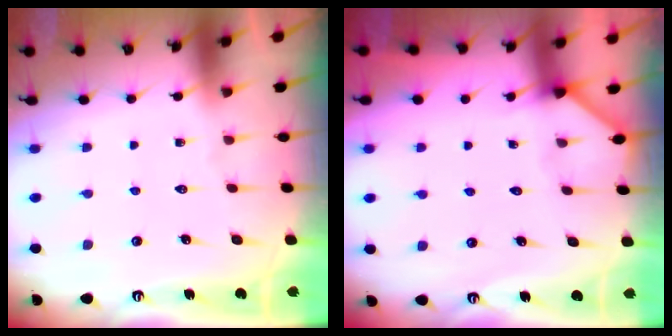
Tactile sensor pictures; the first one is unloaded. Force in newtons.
{"total": 2.0, "press": 2.0, "slide": 0.2}